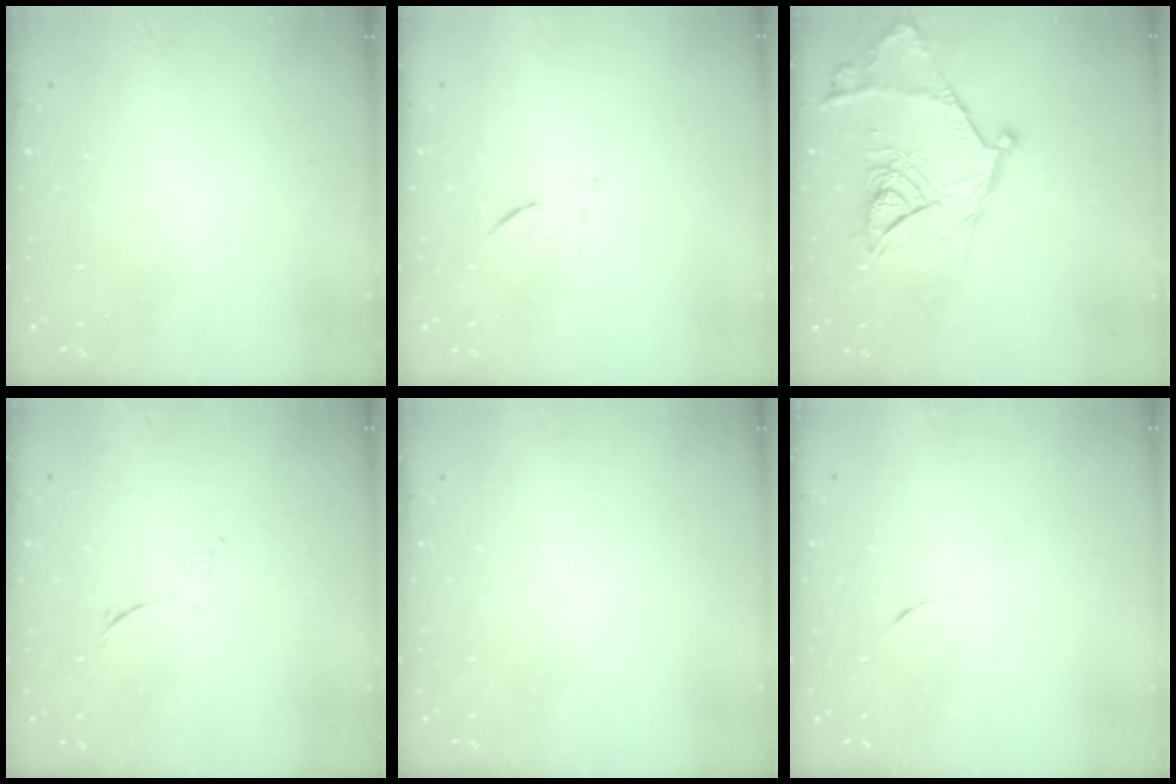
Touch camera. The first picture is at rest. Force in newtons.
{"total": 6.2, "press": 6.0, "slide": 1.8}
{"total": 19.6, "press": 19.6, "slide": 0.6}
{"total": 7.6, "press": 7.6, "slide": 0.9}
{"total": 0.0}
{"total": 4.1, "press": 4.0, "slide": 1.1}